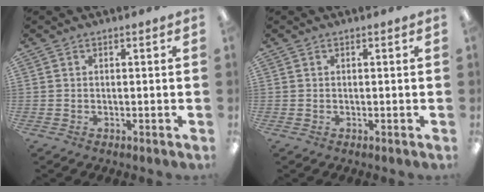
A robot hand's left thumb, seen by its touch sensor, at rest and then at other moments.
{"total": 0.0}